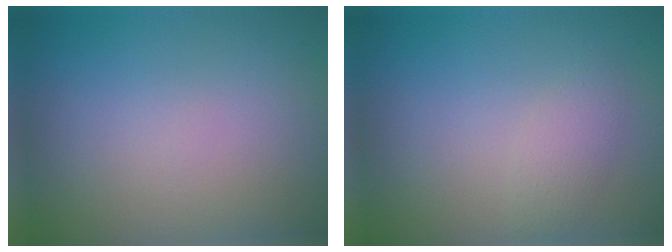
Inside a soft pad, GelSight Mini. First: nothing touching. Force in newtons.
{"total": 1.6, "press": 1.6, "slide": 0.1}